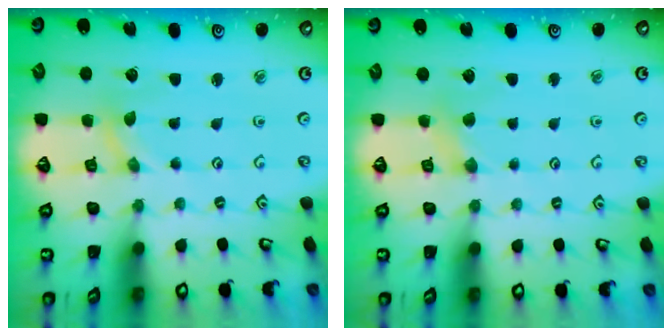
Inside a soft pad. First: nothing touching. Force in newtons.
{"total": 2.2, "press": 2.1, "slide": 0.4}